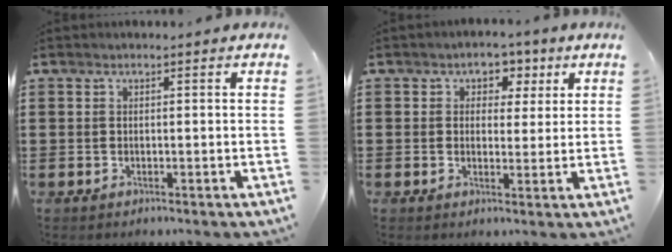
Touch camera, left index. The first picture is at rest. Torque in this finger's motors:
{"motor_torque": [-0.81, 1.33, -0.34, -0.21]}